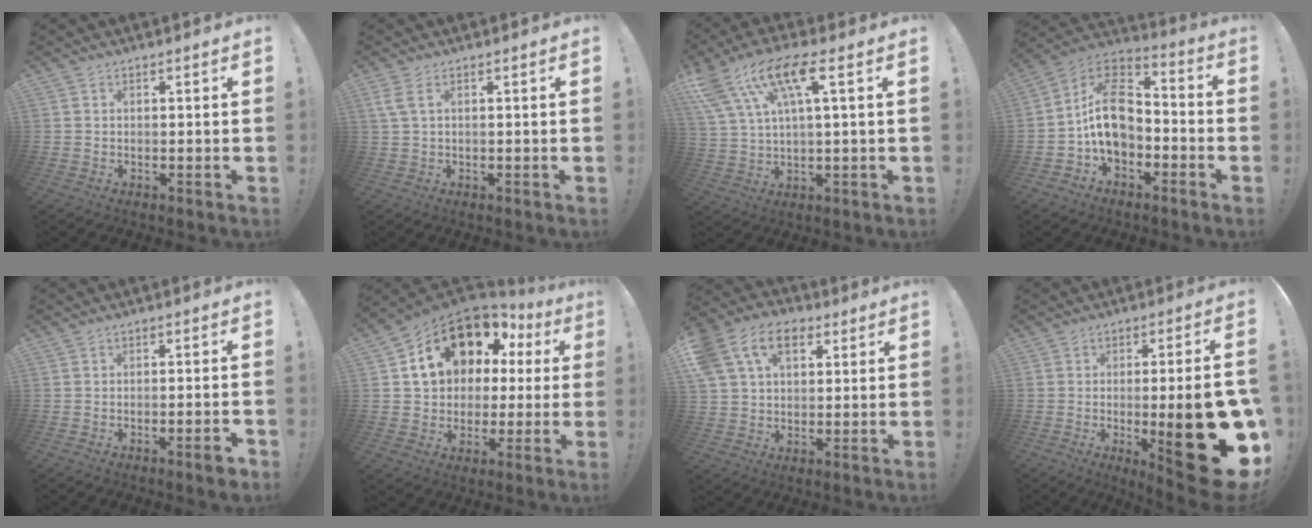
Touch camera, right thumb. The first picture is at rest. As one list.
[{"total": 3.2, "force": [1.3, 1.0, 2.7], "torque": [-0.061, 0.003, 0.027]}, {"total": 13.6, "force": [6.3, 4.7, 11.1], "torque": [-0.209, -0.013, 0.106]}, {"total": 15.0, "force": [-1.4, 11.1, 10.0], "torque": [-0.163, 0.026, -0.017]}, {"total": 3.4, "force": [-1.8, 0.2, 2.8], "torque": [-0.042, 0.004, -0.027]}, {"total": 15.9, "force": [7.9, 10.9, 8.4], "torque": [-0.133, -0.042, 0.156]}, {"total": 15.3, "force": [6.7, 10.5, 9.0], "torque": [-0.153, -0.016, 0.128]}, {"total": 24.6, "force": [-5.4, 5.8, 23.3], "torque": [-0.300, 0.003, -0.063]}]